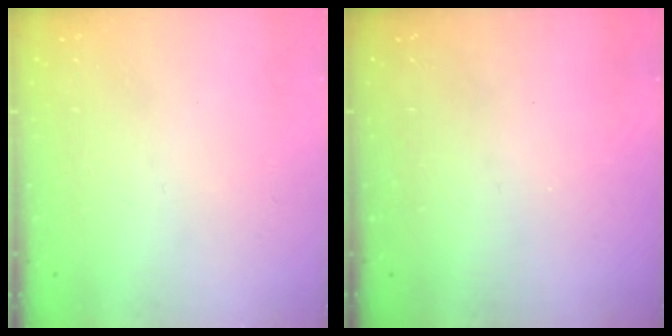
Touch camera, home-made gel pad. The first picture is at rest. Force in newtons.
{"total": 0.0}